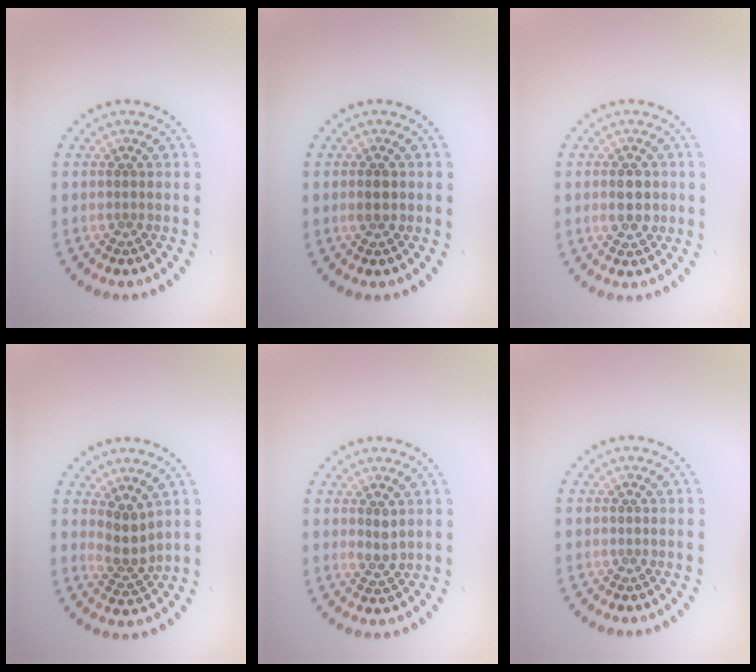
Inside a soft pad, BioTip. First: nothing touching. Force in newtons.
{"total": 1.3, "press": 1.3, "slide": 0.1}
{"total": 2.6, "press": 2.6, "slide": 0.1}
{"total": 2.5, "press": 2.0, "slide": 1.6}
{"total": 1.3, "press": 1.2, "slide": 0.5}
{"total": 0.0}